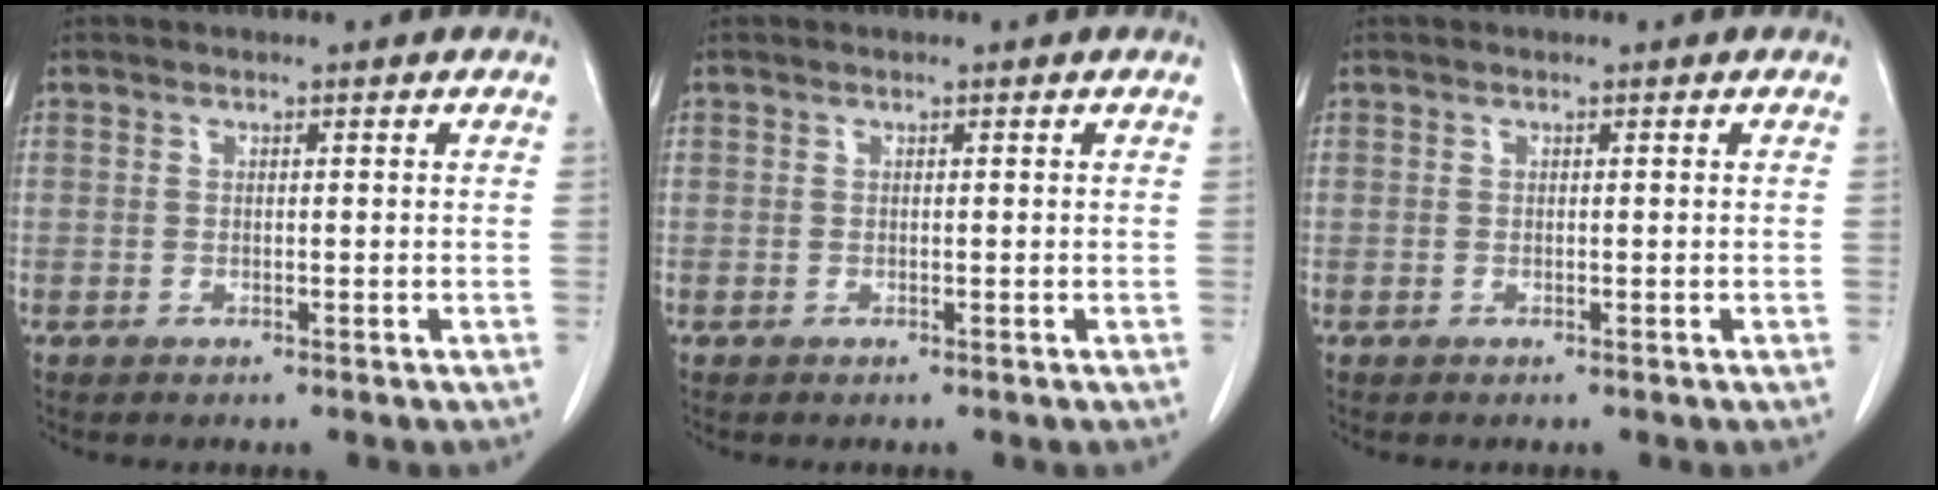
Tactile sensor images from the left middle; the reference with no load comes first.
{"total": 0.0}
{"total": 0.0}